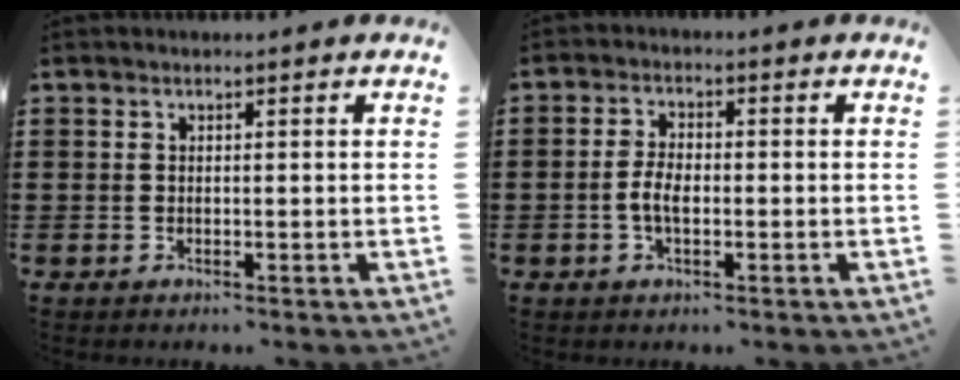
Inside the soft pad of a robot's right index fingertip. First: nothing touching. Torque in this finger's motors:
{"motor_torque": [2.14, 0.00, 0.10, 0.08]}